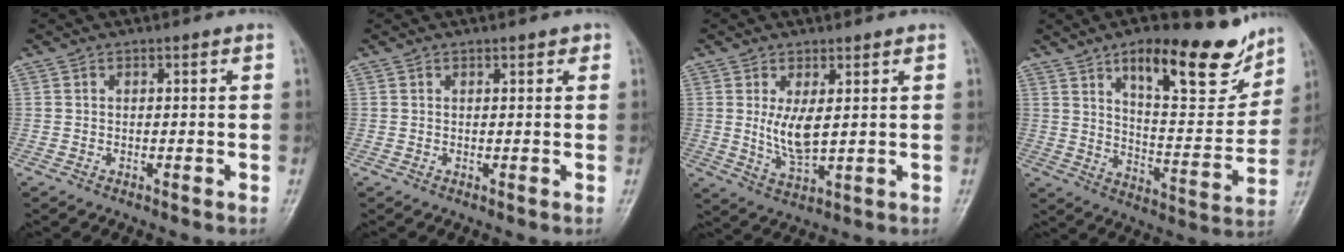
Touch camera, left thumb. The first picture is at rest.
{"total": 1.2, "force": [0.8, 0.6, 0.7], "torque": [-0.004, -0.002, 0.007]}
{"total": 5.9, "force": [1.2, 2.4, 5.3], "torque": [-0.099, -0.020, 0.033]}
{"total": 18.8, "force": [12.3, 6.6, 12.6], "torque": [-0.135, -0.074, 0.193]}